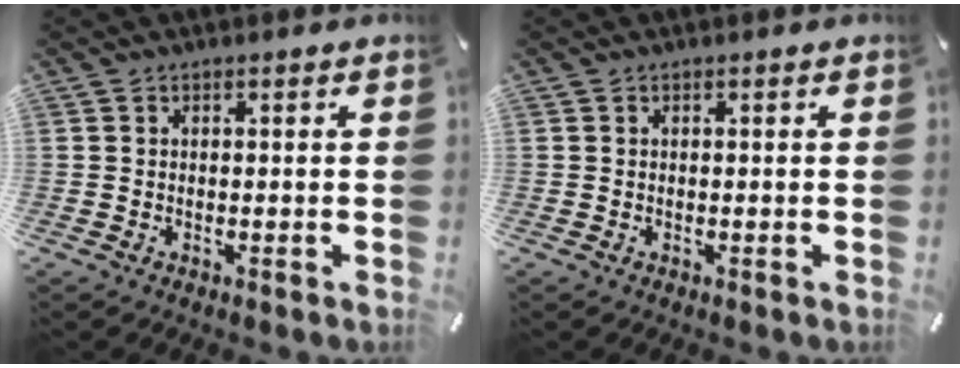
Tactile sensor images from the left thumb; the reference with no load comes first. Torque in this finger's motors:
{"motor_torque": [0.16, 0.16, 0.01, -0.01, 0.02]}